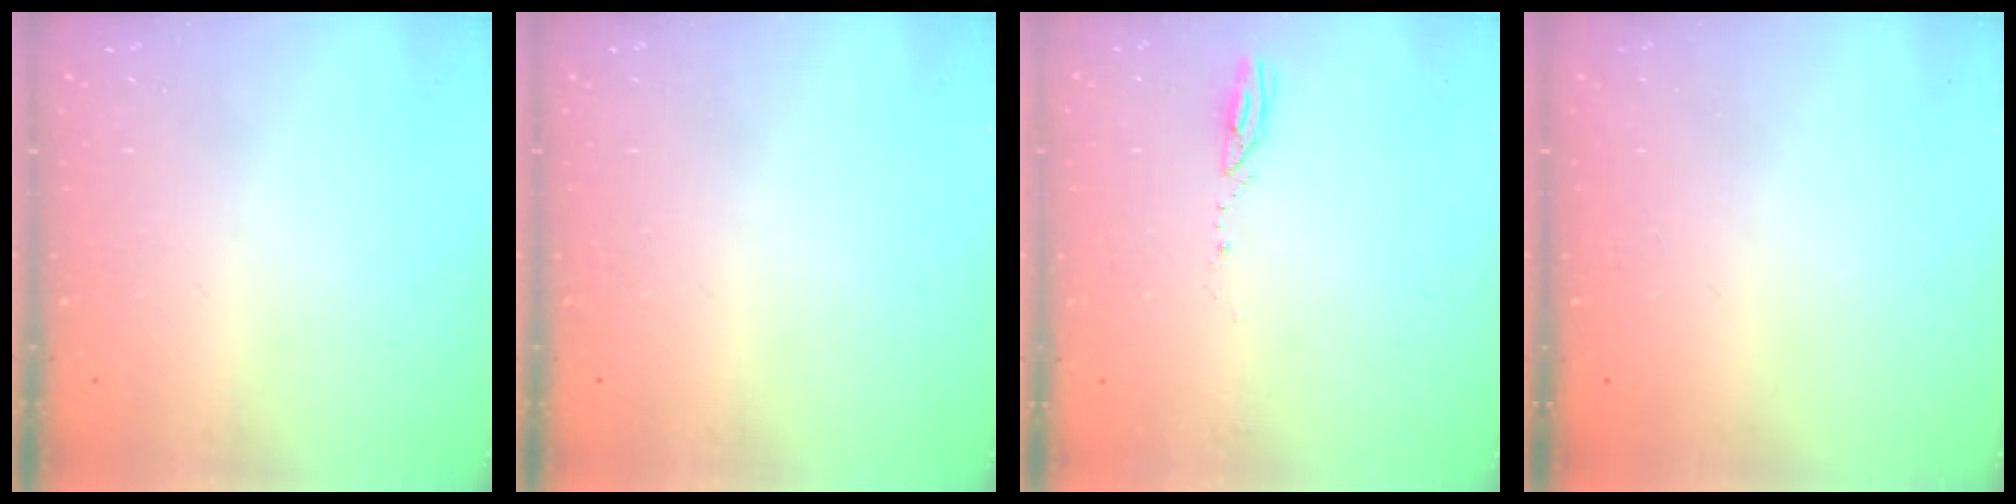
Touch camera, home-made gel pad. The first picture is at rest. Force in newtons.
{"total": 0.0}
{"total": 2.6, "press": 2.6, "slide": 0.3}
{"total": 0.0}